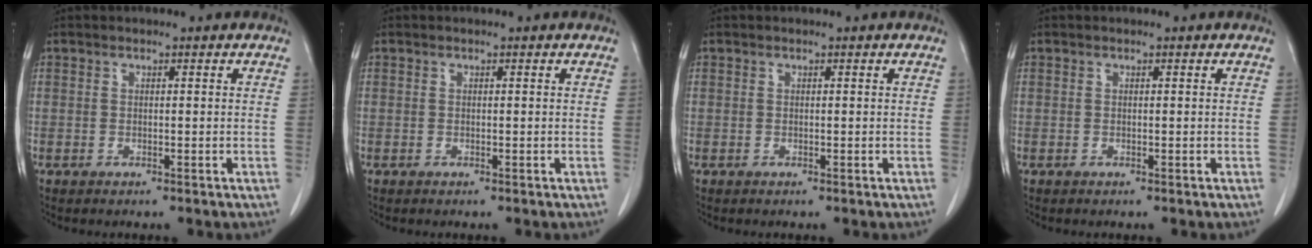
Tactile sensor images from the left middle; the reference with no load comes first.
{"total": 0.0}
{"total": 0.0}
{"total": 0.0}